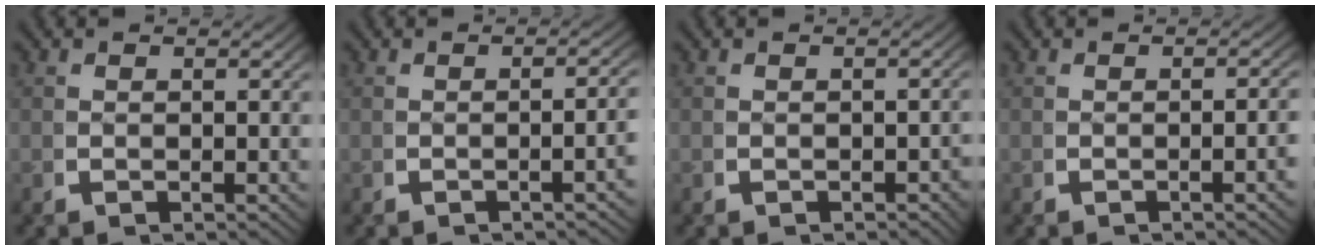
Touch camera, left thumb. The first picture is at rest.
{"total": 2.4, "force": [-0.7, 0.2, 2.3], "torque": [-0.031, 0.008, -0.012]}
{"total": 1.3, "force": [-0.9, 0.5, 0.7], "torque": [-0.006, -0.003, -0.015]}
{"total": 1.9, "force": [-0.5, 0.1, 1.8], "torque": [-0.026, 0.006, -0.009]}